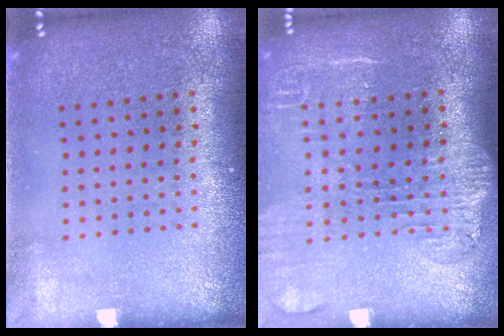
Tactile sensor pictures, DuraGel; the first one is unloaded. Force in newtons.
{"total": 1.9, "press": 1.6, "slide": 1.0}